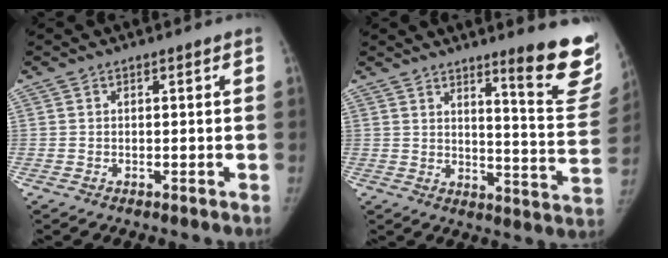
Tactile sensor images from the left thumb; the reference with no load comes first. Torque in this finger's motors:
{"motor_torque": [0.73, -0.65, 0.86, -1.51, 0.24]}